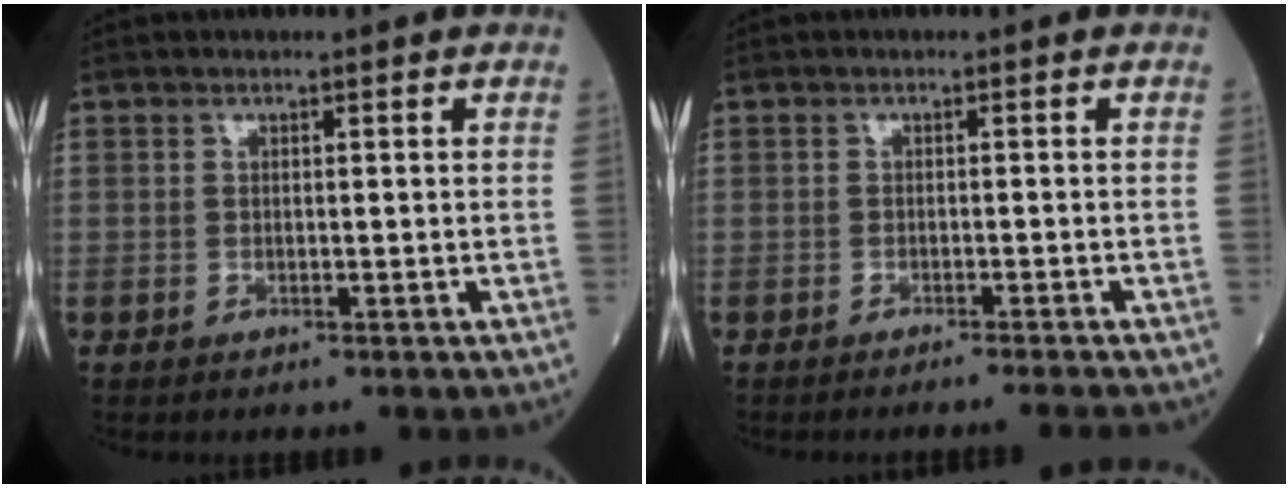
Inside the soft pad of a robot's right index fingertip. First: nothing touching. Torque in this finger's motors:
{"motor_torque": [-0.09, -0.13, 0.08, 0.02]}